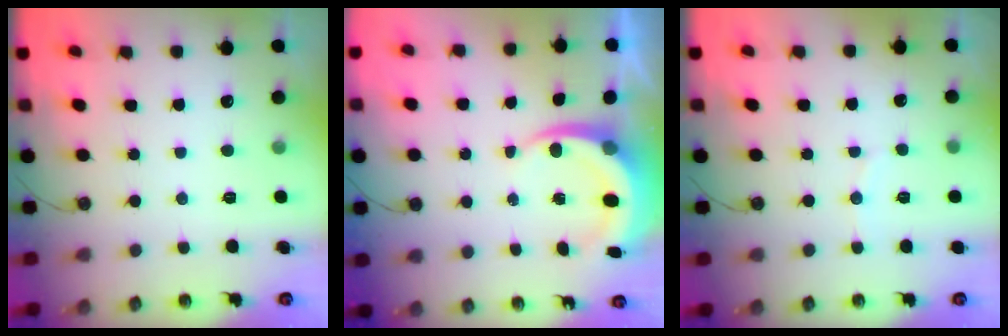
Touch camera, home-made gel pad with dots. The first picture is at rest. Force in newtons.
{"total": 7.5, "press": 7.3, "slide": 2.0}
{"total": 3.8, "press": 3.7, "slide": 1.0}